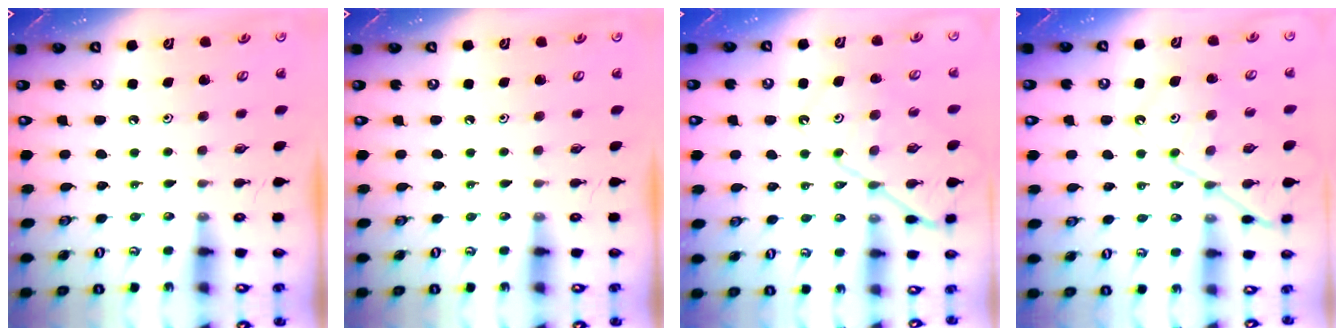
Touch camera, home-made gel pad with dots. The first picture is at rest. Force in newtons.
{"total": 0.0}
{"total": 13.4, "press": 13.3, "slide": 1.3}
{"total": 12.5, "press": 12.4, "slide": 1.4}